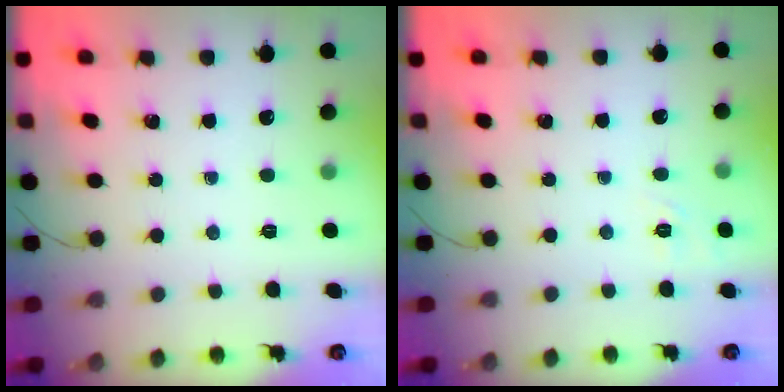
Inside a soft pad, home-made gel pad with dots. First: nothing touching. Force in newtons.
{"total": 1.8, "press": 0.3, "slide": 1.8}